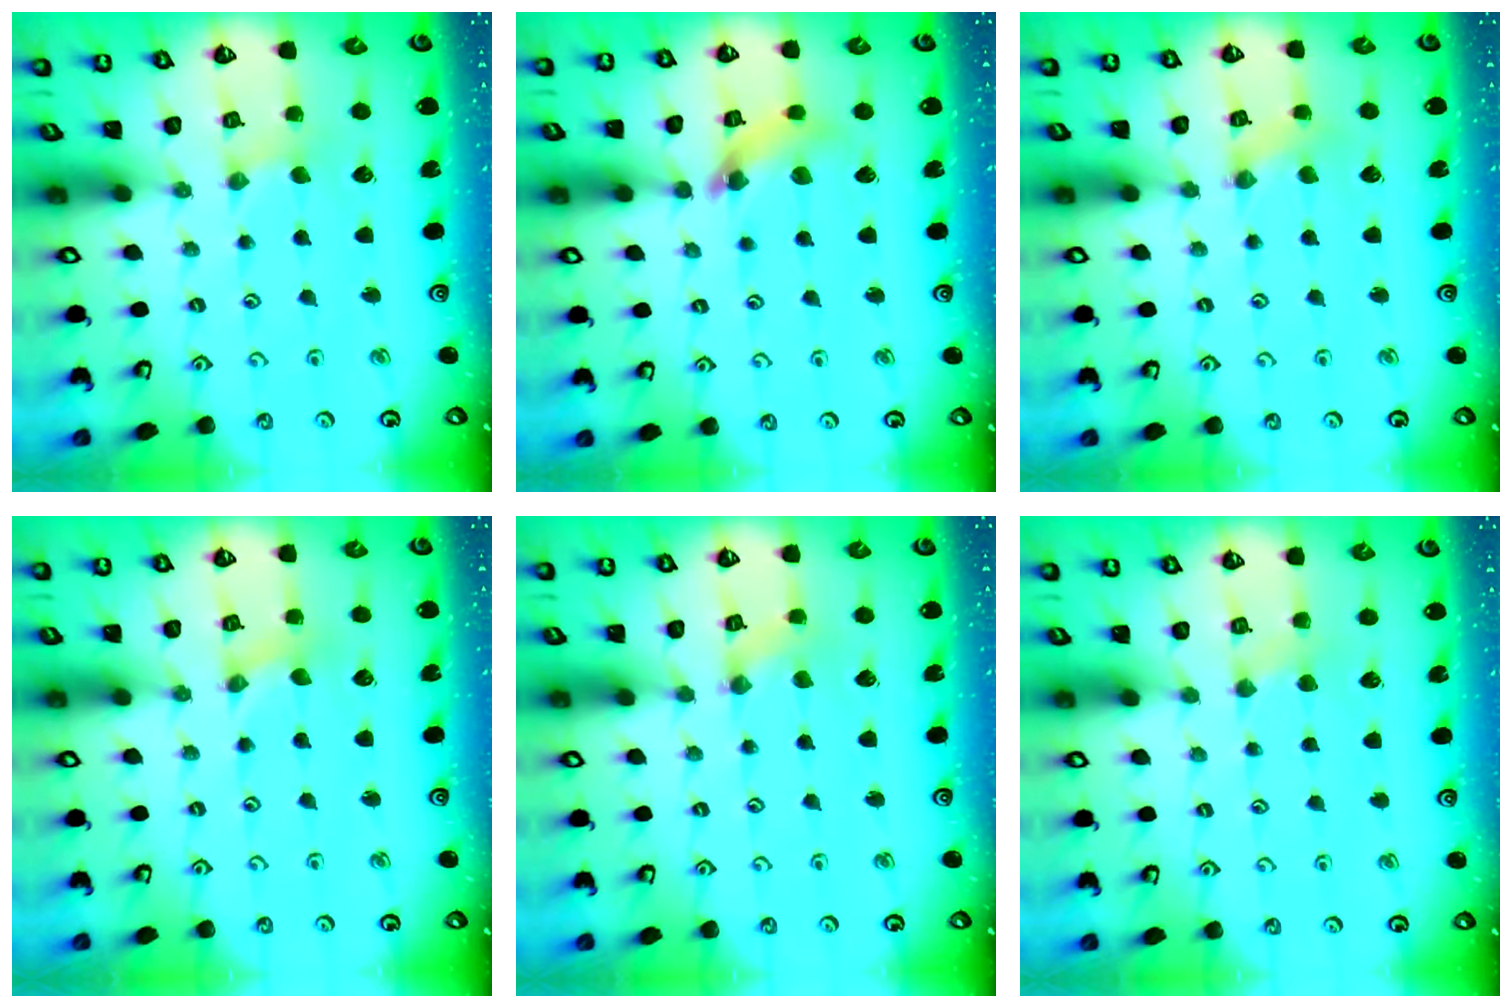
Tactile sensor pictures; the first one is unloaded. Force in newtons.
{"total": 8.0, "press": 7.9, "slide": 0.8}
{"total": 0.7, "press": 0.7, "slide": 0.2}
{"total": 0.0}
{"total": 0.6, "press": 0.6, "slide": 0.2}
{"total": 1.9, "press": 1.9, "slide": 0.4}